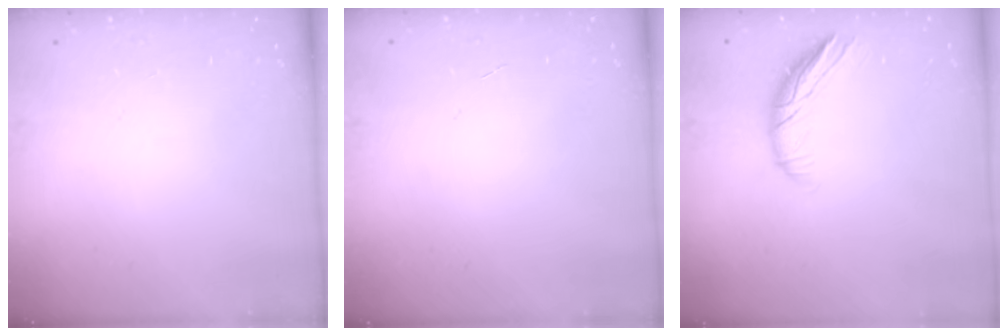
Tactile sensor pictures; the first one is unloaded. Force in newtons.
{"total": 0.0}
{"total": 9.7, "press": 9.6, "slide": 1.2}